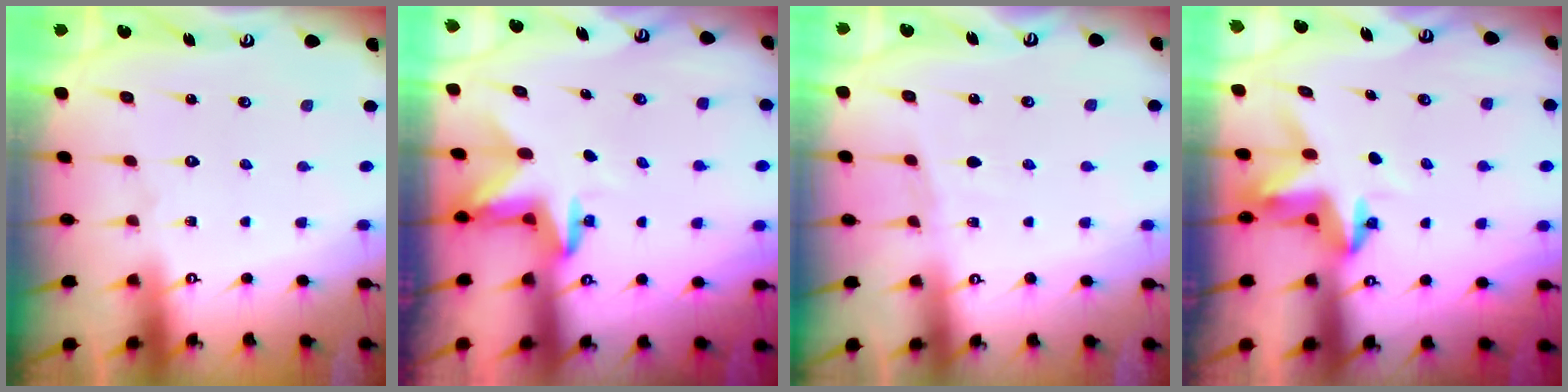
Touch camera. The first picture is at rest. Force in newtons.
{"total": 3.1, "press": 3.0, "slide": 0.7}
{"total": 2.4, "press": 2.4, "slide": 0.4}
{"total": 3.7, "press": 3.7, "slide": 0.4}